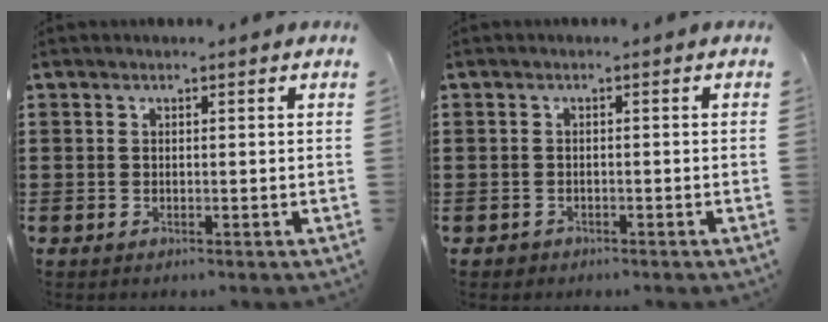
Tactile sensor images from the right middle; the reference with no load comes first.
{"total": 0.8, "force": [-0.6, 0.4, 0.0], "torque": [-0.001, 0.003, -0.015]}